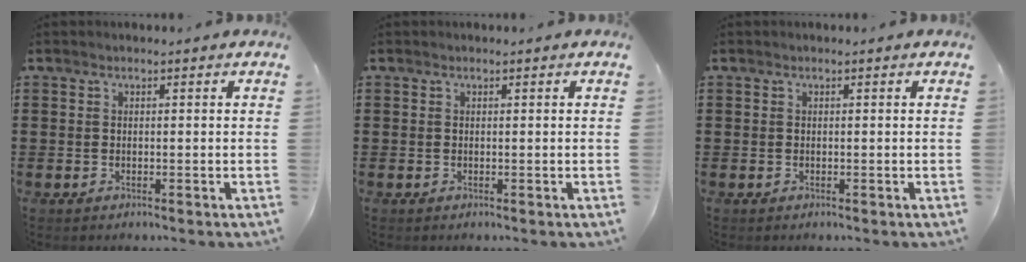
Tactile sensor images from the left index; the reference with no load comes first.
{"total": 0.0}
{"total": 0.0}